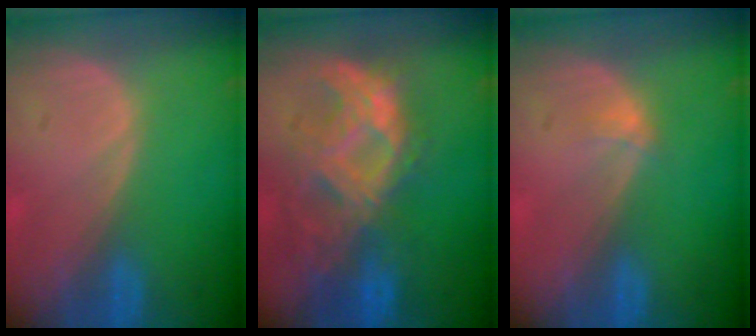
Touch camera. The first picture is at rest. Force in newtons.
{"total": 9.3, "press": 8.8, "slide": 2.9}
{"total": 1.3, "press": 0.9, "slide": 0.9}